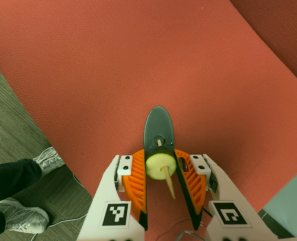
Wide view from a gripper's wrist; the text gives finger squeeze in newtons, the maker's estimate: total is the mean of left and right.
{"total": 7.5, "left": 8.1, "right": 6.8}